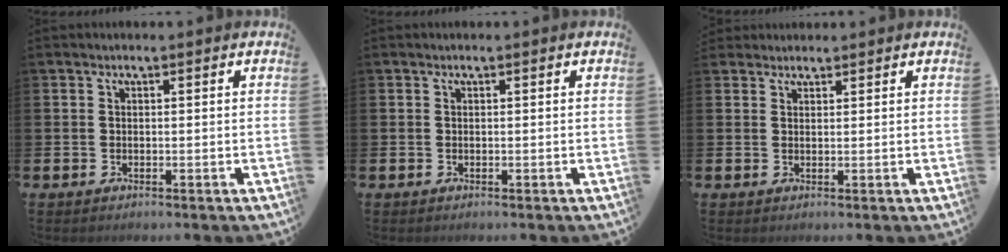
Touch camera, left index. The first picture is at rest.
{"total": 0.0}
{"total": 1.8, "force": [1.7, 0.6, -0.1], "torque": [0.009, 0.000, 0.030]}